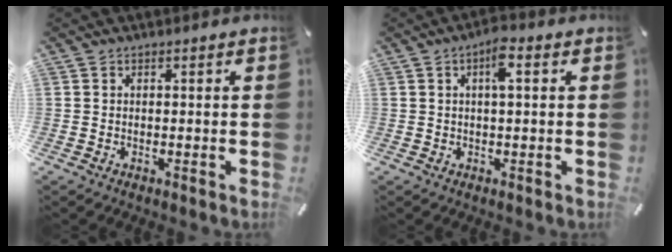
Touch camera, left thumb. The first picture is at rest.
{"total": 4.3, "force": [1.3, 1.3, 3.9], "torque": [-0.065, 0.004, 0.015]}